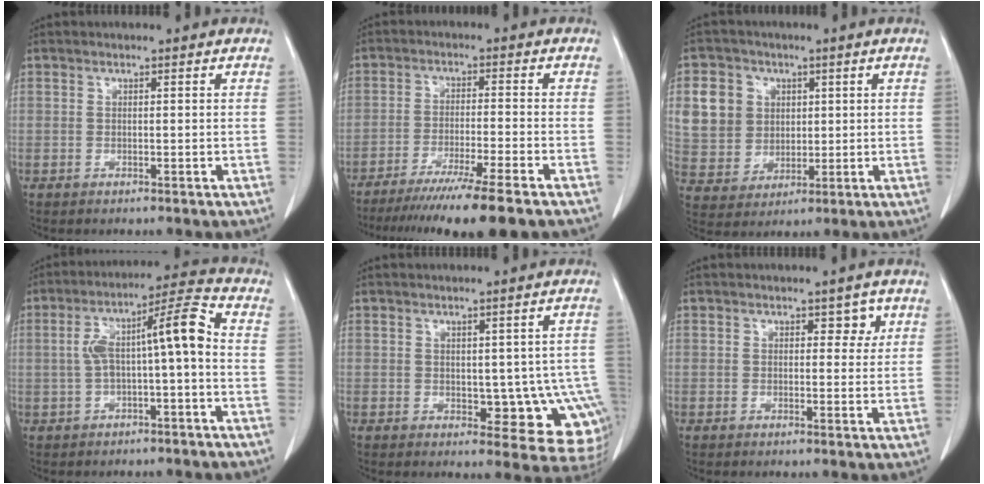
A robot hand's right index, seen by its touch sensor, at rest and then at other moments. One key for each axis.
{"total": 13.6, "fx": -10.6, "fy": -1.2, "fz": 8.4, "tx": -0.122, "ty": -0.042, "tz": -0.167}
{"total": 9.6, "fx": 3.1, "fy": 8.5, "fz": 3.3, "tx": -0.088, "ty": 0.020, "tz": 0.069}
{"total": 9.5, "fx": -0.4, "fy": 1.1, "fz": 9.4, "tx": -0.161, "ty": 0.041, "tz": -0.007}
{"total": 9.7, "fx": -1.9, "fy": 4.9, "fz": 8.1, "tx": -0.070, "ty": 0.011, "tz": -0.013}
{"total": 2.5, "fx": 1.2, "fy": 1.6, "fz": 1.5, "tx": -0.006, "ty": 0.003, "tz": 0.013}